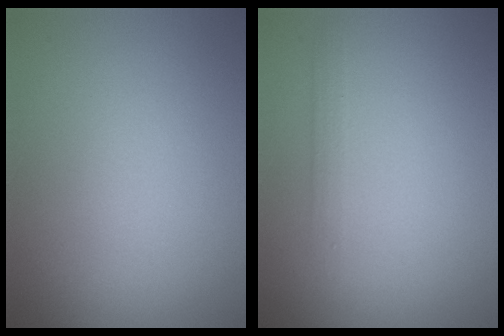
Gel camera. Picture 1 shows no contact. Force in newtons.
{"total": 1.1, "press": 1.1, "slide": 0.0}